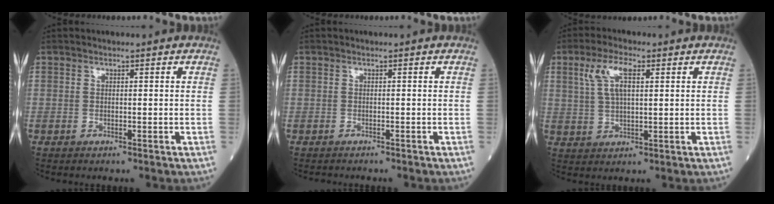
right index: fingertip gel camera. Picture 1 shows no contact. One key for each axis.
{"total": 1.1, "fx": -1.0, "fy": 0.5, "fz": 0.0, "tx": -0.007, "ty": 0.000, "tz": -0.016}
{"total": 6.3, "fx": 2.5, "fy": 2.1, "fz": 5.4, "tx": -0.117, "ty": 0.014, "tz": 0.053}